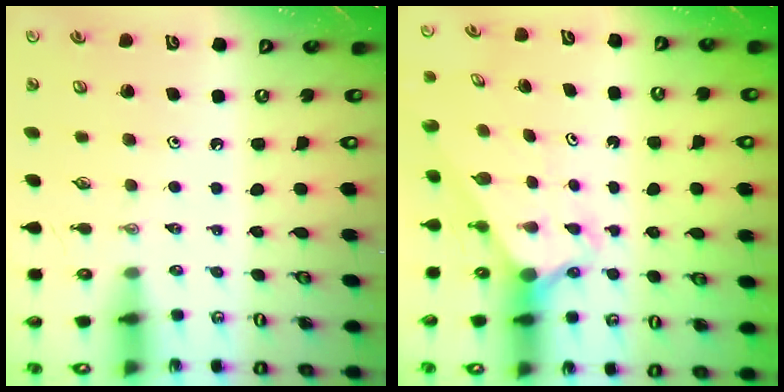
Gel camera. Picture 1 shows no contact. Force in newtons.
{"total": 2.5, "press": 2.5, "slide": 0.2}